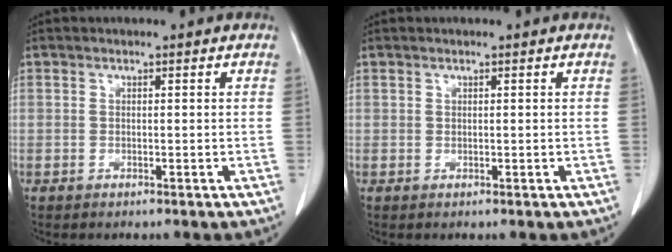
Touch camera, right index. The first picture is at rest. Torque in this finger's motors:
{"motor_torque": [0.00, 0.00, 0.00, 0.00]}